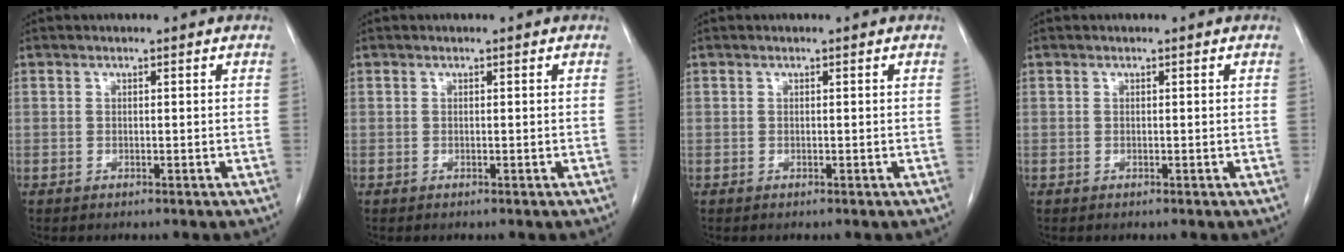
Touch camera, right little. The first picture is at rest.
{"total": 0.0}
{"total": 0.0}
{"total": 0.0}